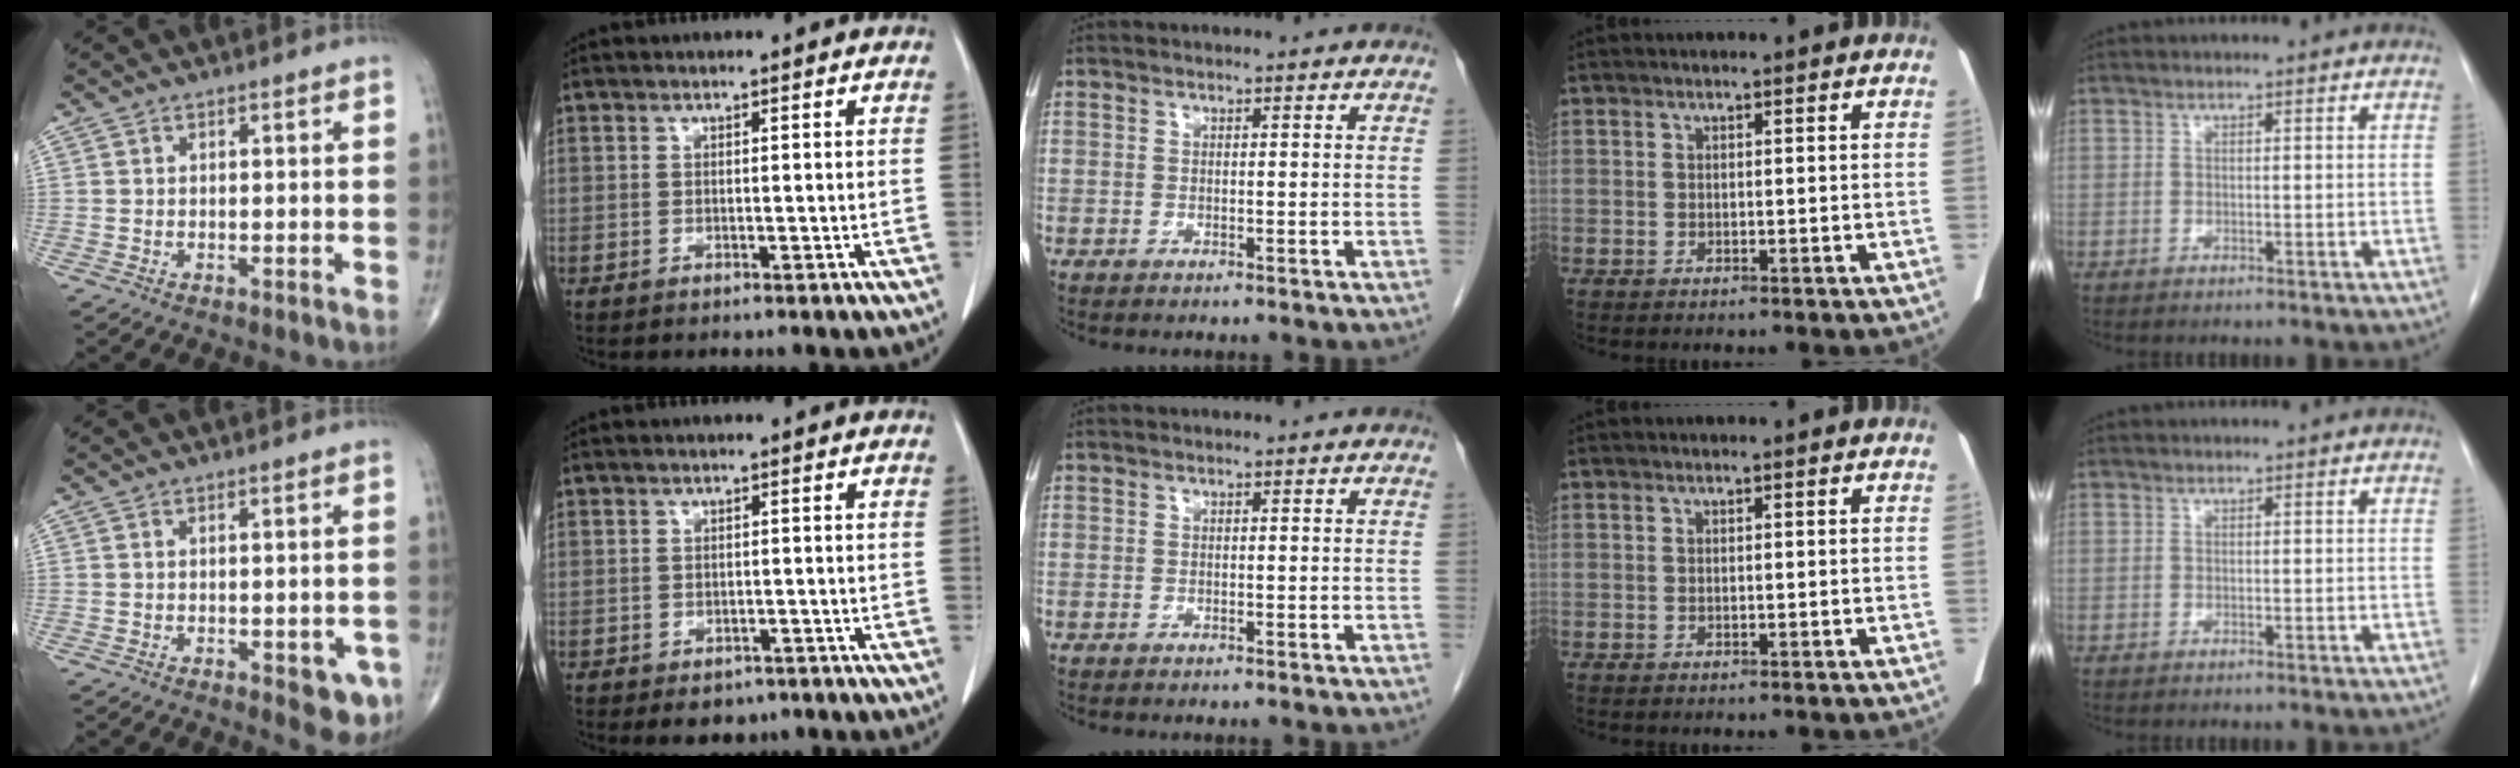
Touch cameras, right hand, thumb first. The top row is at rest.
{"thumb": {"total": 5.7, "force": [-2.0, 2.5, 4.7], "torque": [-0.035, -0.005, -0.020]}, "index": {"total": 3.6, "force": [-2.4, 2.5, 1.0], "torque": [-0.005, 0.005, -0.023]}}